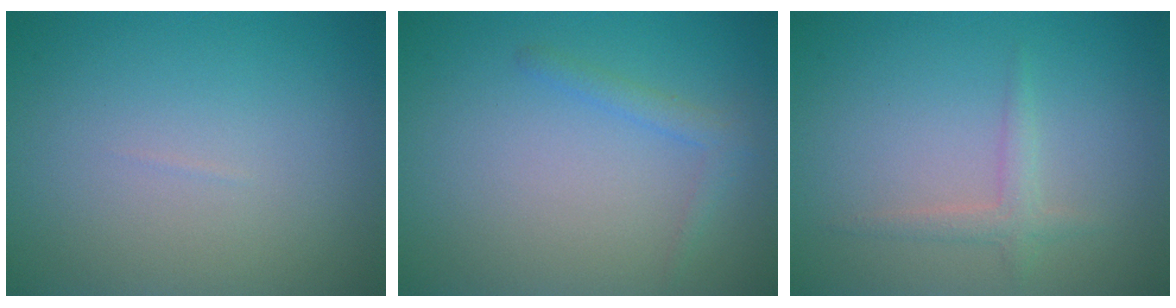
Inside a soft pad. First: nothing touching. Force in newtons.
{"total": 1.4, "press": 1.4, "slide": 0.1}
{"total": 1.5, "press": 1.5, "slide": 0.0}